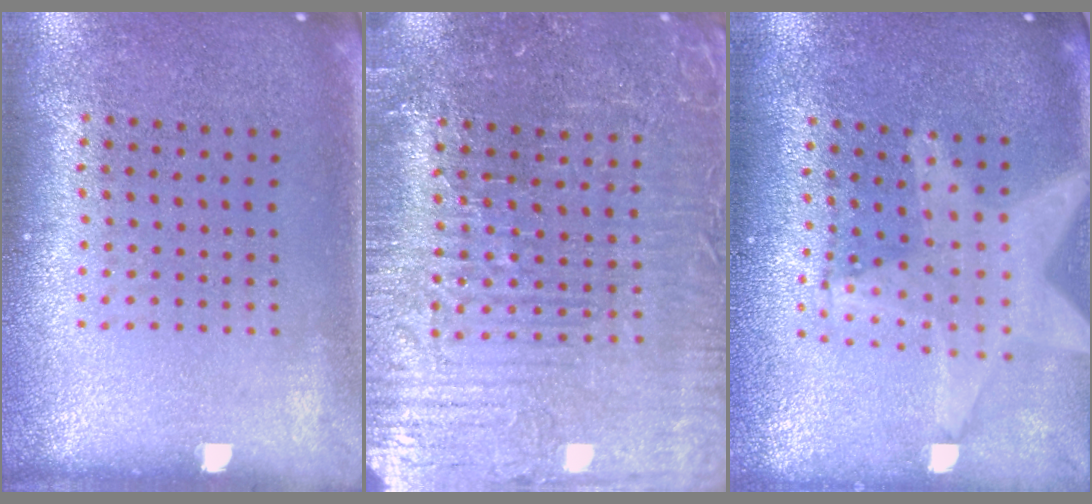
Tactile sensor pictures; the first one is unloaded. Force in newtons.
{"total": 4.5, "press": 4.4, "slide": 1.3}
{"total": 2.3, "press": 1.9, "slide": 1.3}